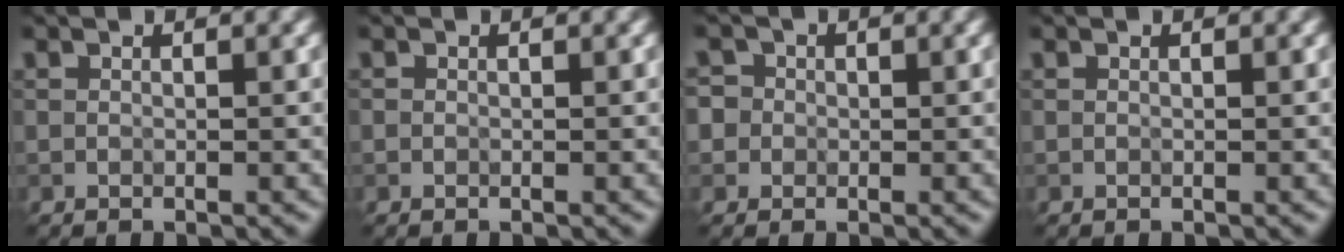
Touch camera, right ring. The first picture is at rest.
{"total": 0.0}
{"total": 3.9, "force": [1.0, 3.5, 1.4], "torque": [-0.008, 0.027, -0.008]}
{"total": 0.0}